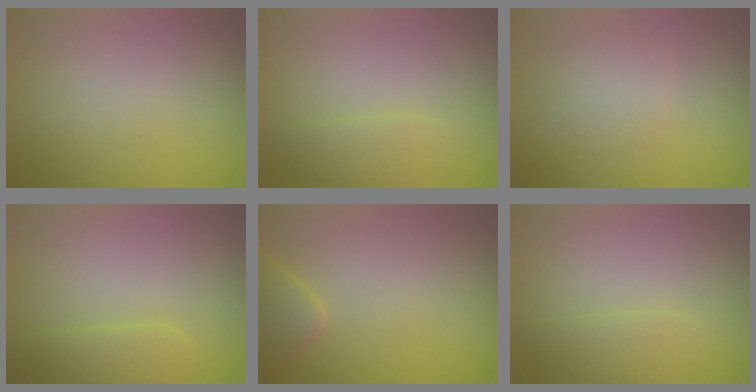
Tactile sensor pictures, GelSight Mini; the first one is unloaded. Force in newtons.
{"total": 1.6, "press": 1.6, "slide": 0.2}
{"total": 1.9, "press": 1.9, "slide": 0.1}
{"total": 2.5, "press": 2.5, "slide": 0.1}
{"total": 2.3, "press": 2.2, "slide": 0.2}
{"total": 1.6, "press": 1.6, "slide": 0.2}